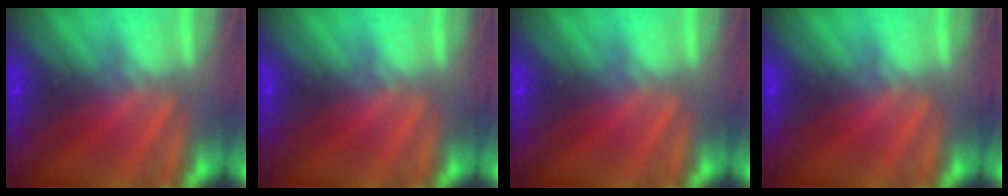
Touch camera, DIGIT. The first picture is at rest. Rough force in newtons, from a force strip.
{"total": 0.0}
{"total": 0.0}
{"total": 0.0}